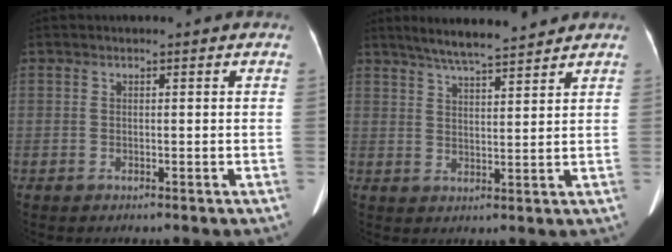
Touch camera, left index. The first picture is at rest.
{"total": 8.1, "force": [7.2, 0.3, 3.8], "torque": [-0.064, 0.013, 0.118]}